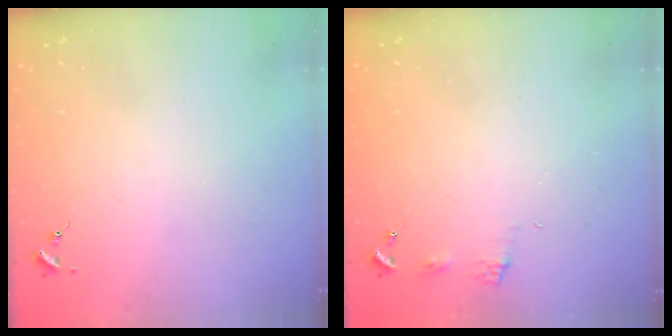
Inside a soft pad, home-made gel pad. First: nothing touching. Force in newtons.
{"total": 5.1, "press": 5.0, "slide": 0.7}